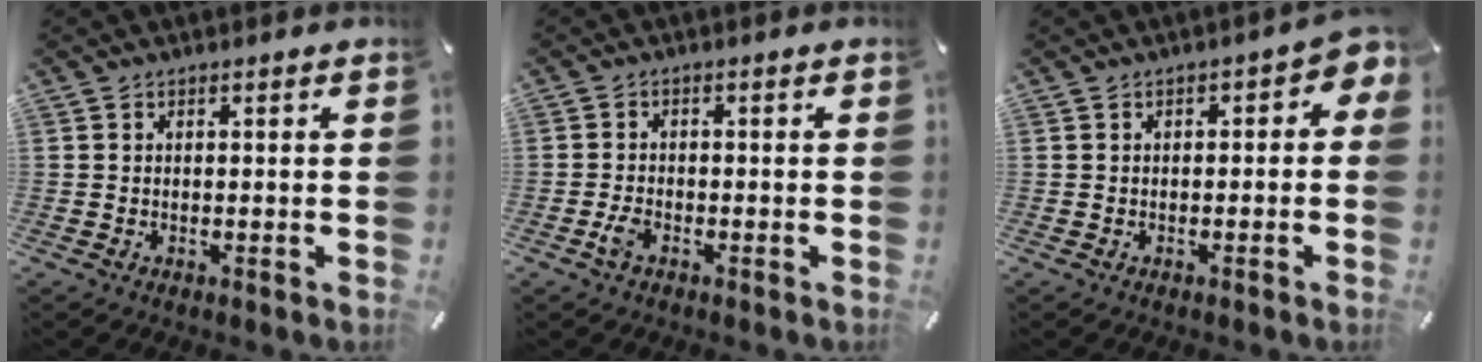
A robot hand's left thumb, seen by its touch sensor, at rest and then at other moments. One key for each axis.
{"total": 2.6, "fx": -1.5, "fy": 1.3, "fz": 1.7, "tx": -0.044, "ty": 0.001, "tz": -0.031}
{"total": 2.9, "fx": -0.6, "fy": 1.8, "fz": 2.2, "tx": -0.035, "ty": 0.009, "tz": -0.015}